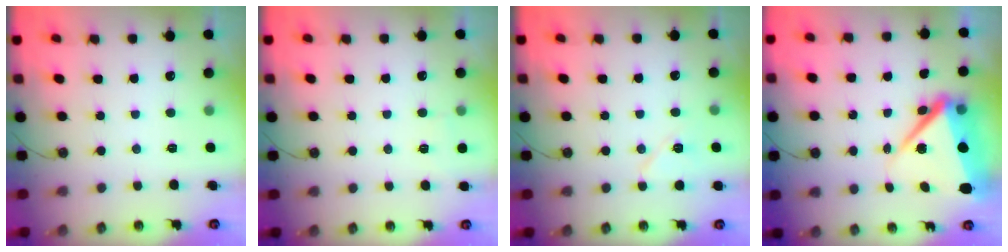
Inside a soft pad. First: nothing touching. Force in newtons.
{"total": 2.2, "press": 2.1, "slide": 0.3}
{"total": 7.1, "press": 7.0, "slide": 1.1}
{"total": 11.7, "press": 10.3, "slide": 5.5}